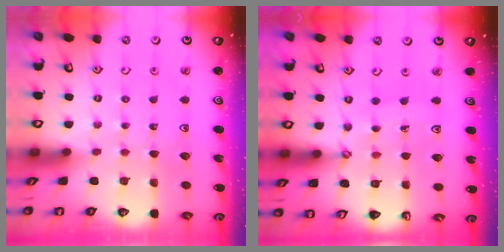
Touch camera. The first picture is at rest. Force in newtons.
{"total": 7.3, "press": 7.1, "slide": 1.7}